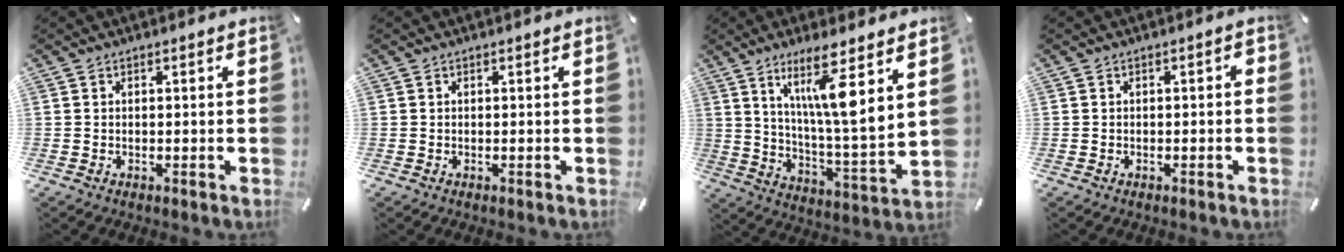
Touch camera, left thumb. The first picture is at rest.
{"total": 0.0}
{"total": 14.5, "force": [8.2, 2.2, 11.7], "torque": [-0.196, -0.047, 0.129]}
{"total": 1.3, "force": [-0.7, 0.6, 0.8], "torque": [-0.016, 0.005, -0.014]}